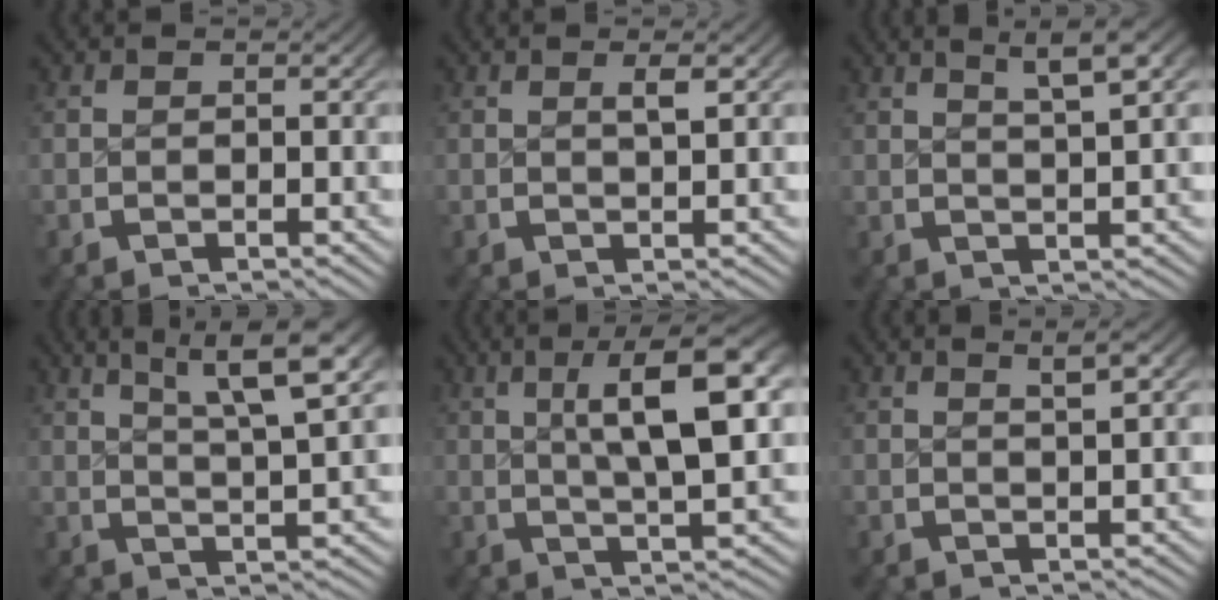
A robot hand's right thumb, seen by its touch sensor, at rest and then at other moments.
{"total": 1.2, "force": [0.6, 0.1, 1.1], "torque": [-0.017, -0.001, 0.012]}
{"total": 5.2, "force": [3.2, 1.3, 3.9], "torque": [-0.043, 0.015, 0.049]}
{"total": 7.0, "force": [3.4, 2.3, 5.7], "torque": [-0.078, 0.009, 0.052]}
{"total": 9.2, "force": [2.3, 3.2, 8.3], "torque": [-0.120, 0.010, 0.033]}
{"total": 2.6, "force": [1.6, 0.2, 2.0], "torque": [-0.024, 0.005, 0.027]}